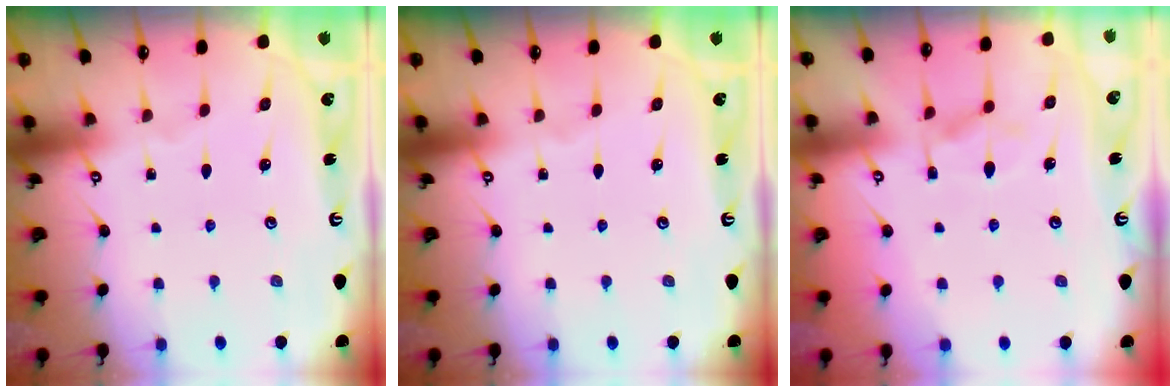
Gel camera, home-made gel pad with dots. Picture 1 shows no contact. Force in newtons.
{"total": 0.0}
{"total": 1.4, "press": 0.3, "slide": 1.3}